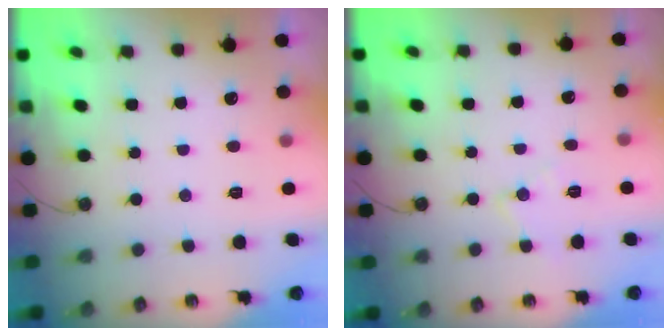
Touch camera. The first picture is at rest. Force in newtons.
{"total": 7.1, "press": 7.1, "slide": 0.4}